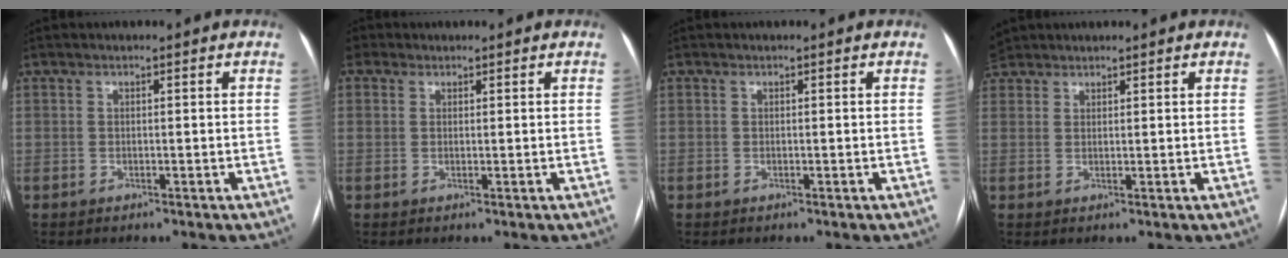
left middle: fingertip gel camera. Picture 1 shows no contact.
{"total": 2.4, "force": [1.1, 2.0, 0.6], "torque": [-0.014, 0.012, 0.019]}
{"total": 0.0}
{"total": 3.8, "force": [3.3, 1.8, 0.5], "torque": [-0.018, 0.018, 0.066]}